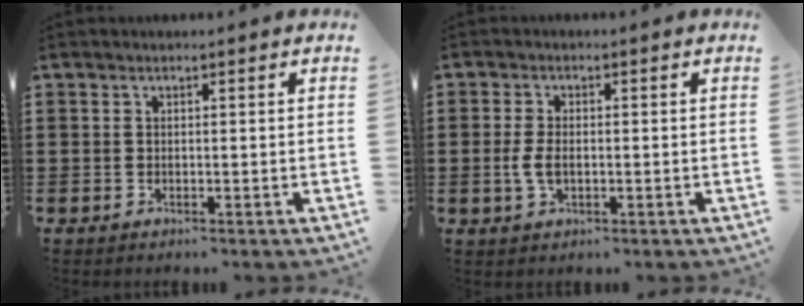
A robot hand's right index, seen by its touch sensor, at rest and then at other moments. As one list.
[{"total": 3.4, "force": [-0.4, 1.8, 2.8], "torque": [-0.076, -0.004, -0.014]}]